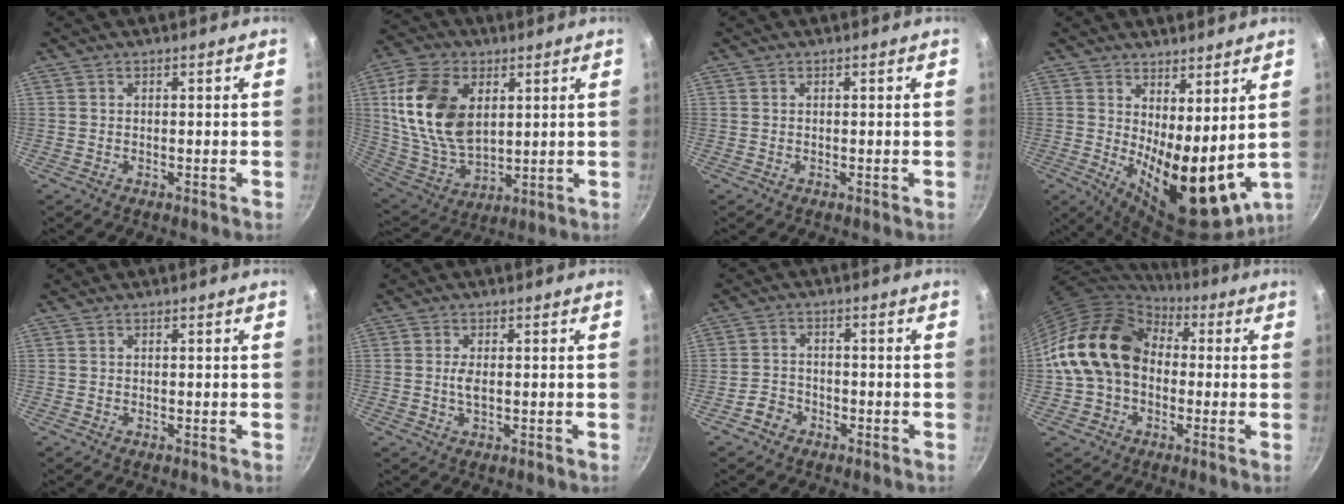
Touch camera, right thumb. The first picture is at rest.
{"total": 18.5, "force": [4.6, 11.8, 13.5], "torque": [-0.241, -0.016, 0.099]}
{"total": 0.0}
{"total": 15.7, "force": [2.6, 6.7, 13.9], "torque": [-0.168, -0.043, 0.056]}
{"total": 0.0}
{"total": 2.1, "force": [0.1, 1.0, 1.9], "torque": [-0.041, 0.000, 0.001]}
{"total": 3.8, "force": [-2.3, 2.9, 1.0], "torque": [-0.005, 0.030, -0.040]}
{"total": 17.0, "force": [0.9, 13.0, 10.9], "torque": [-0.172, 0.038, 0.005]}